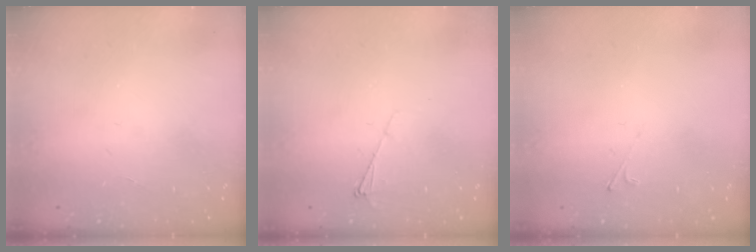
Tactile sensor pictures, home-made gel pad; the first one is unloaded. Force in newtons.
{"total": 4.3, "press": 4.2, "slide": 0.6}
{"total": 1.9, "press": 1.9, "slide": 0.4}